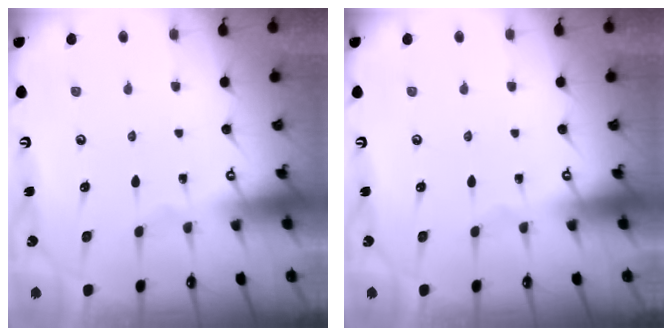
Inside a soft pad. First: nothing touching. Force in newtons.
{"total": 0.0}